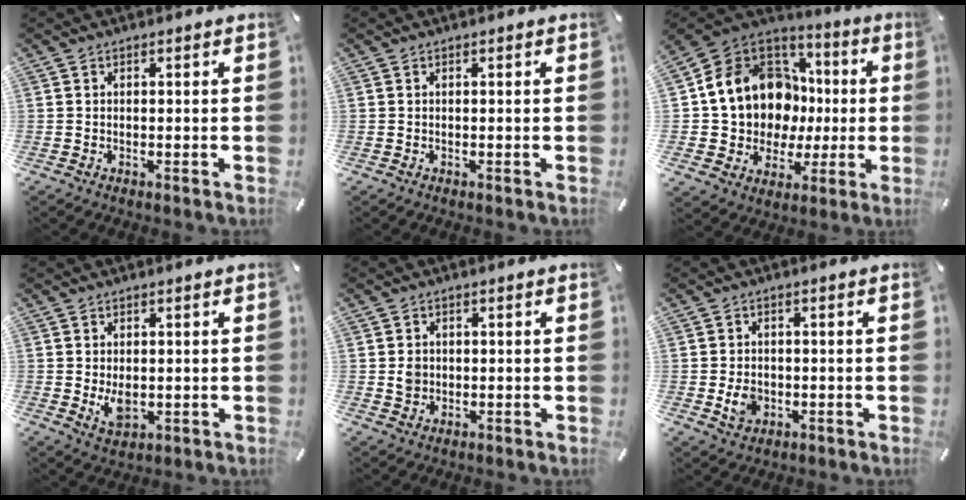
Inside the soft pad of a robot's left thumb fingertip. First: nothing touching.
{"total": 0.0}
{"total": 16.6, "force": [4.0, 14.4, 7.4], "torque": [-0.141, -0.034, 0.095]}
{"total": 4.3, "force": [-0.1, 2.8, 3.2], "torque": [-0.057, -0.008, -0.003]}
{"total": 2.8, "force": [0.1, 2.6, 1.0], "torque": [-0.013, 0.002, 0.000]}
{"total": 4.3, "force": [-0.8, 3.6, 2.2], "torque": [-0.034, -0.005, -0.017]}